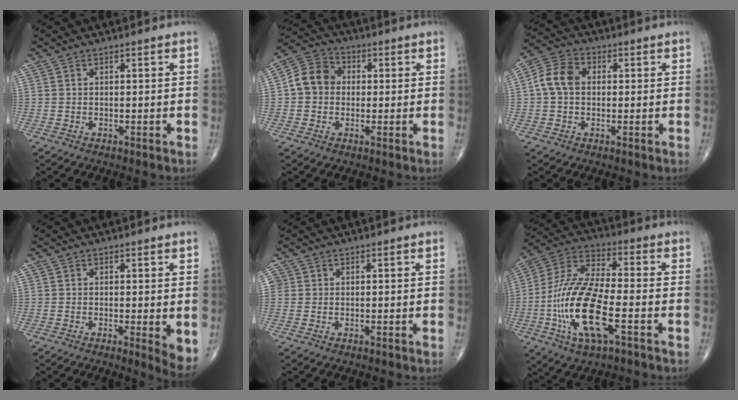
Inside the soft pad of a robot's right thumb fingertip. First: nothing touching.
{"total": 8.1, "force": [0.2, 6.9, 4.1], "torque": [-0.059, 0.023, -0.010]}
{"total": 7.2, "force": [0.4, 5.4, 4.7], "torque": [-0.086, 0.021, -0.002]}
{"total": 4.2, "force": [-0.4, 0.9, 4.1], "torque": [-0.061, -0.014, -0.009]}
{"total": 1.3, "force": [0.2, 1.3, 0.2], "torque": [0.009, 0.003, 0.001]}
{"total": 18.8, "force": [-5.3, 6.6, 16.8], "torque": [-0.355, 0.020, -0.098]}